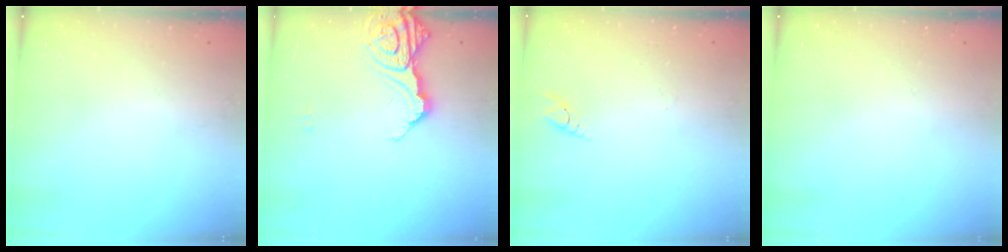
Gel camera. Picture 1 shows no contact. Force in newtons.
{"total": 13.0, "press": 13.0, "slide": 1.5}
{"total": 2.7, "press": 2.7, "slide": 0.3}
{"total": 0.0}